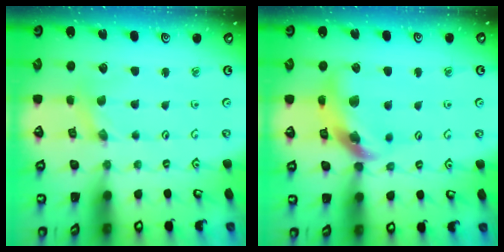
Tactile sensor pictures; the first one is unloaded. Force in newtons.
{"total": 14.3, "press": 14.2, "slide": 1.6}